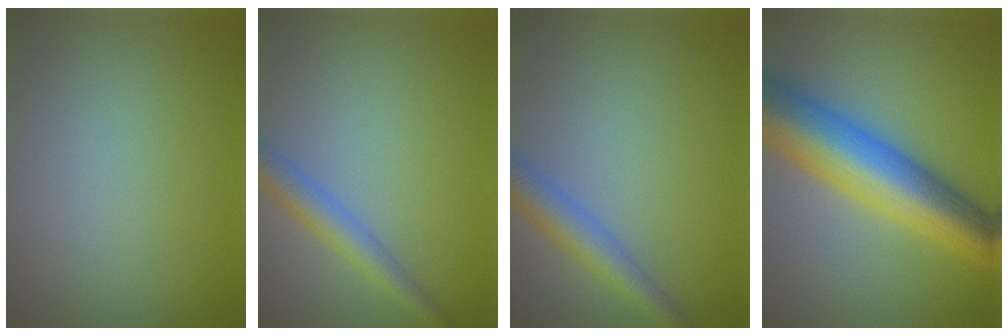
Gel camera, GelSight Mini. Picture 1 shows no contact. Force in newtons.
{"total": 3.1, "press": 3.1, "slide": 0.1}
{"total": 3.7, "press": 3.7, "slide": 0.2}
{"total": 11.4, "press": 11.4, "slide": 0.2}